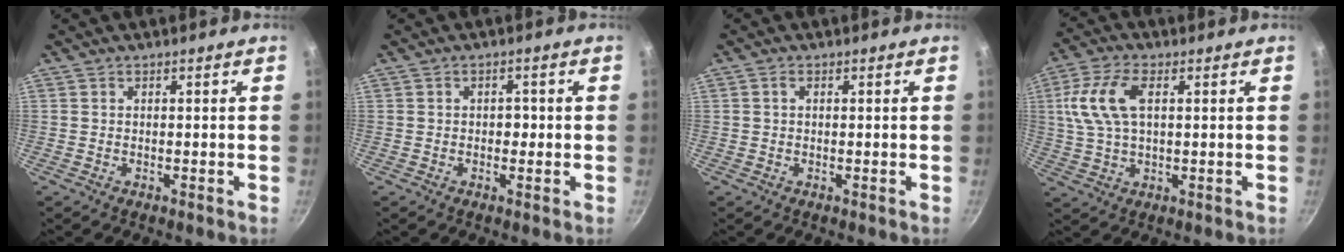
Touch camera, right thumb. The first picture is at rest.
{"total": 2.2, "force": [-0.2, 1.5, 1.6], "torque": [-0.013, 0.002, -0.004]}
{"total": 0.9, "force": [0.2, 0.5, 0.7], "torque": [-0.013, 0.004, 0.003]}
{"total": 10.4, "force": [2.3, 5.4, 8.6], "torque": [-0.179, 0.013, 0.041]}